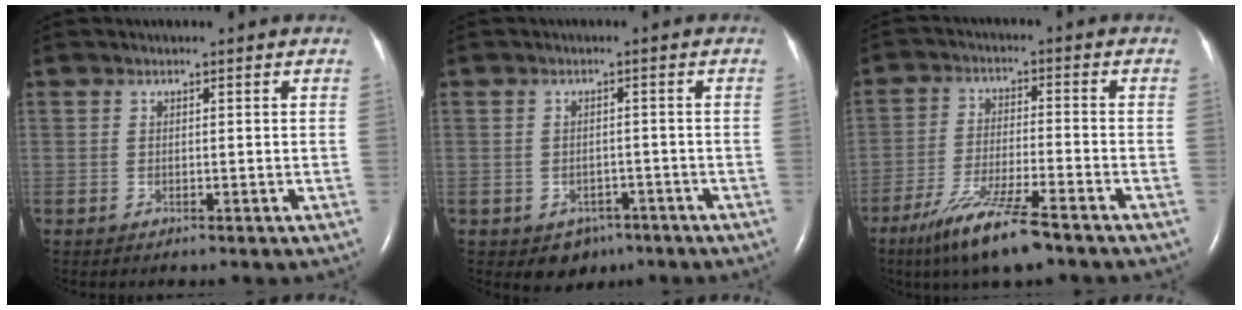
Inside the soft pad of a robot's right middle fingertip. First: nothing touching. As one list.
[{"total": 3.6, "force": [-2.3, 2.5, 1.4], "torque": [-0.016, 0.006, -0.024]}, {"total": 10.3, "force": [-7.2, 0.4, 7.4], "torque": [-0.146, -0.030, -0.132]}]